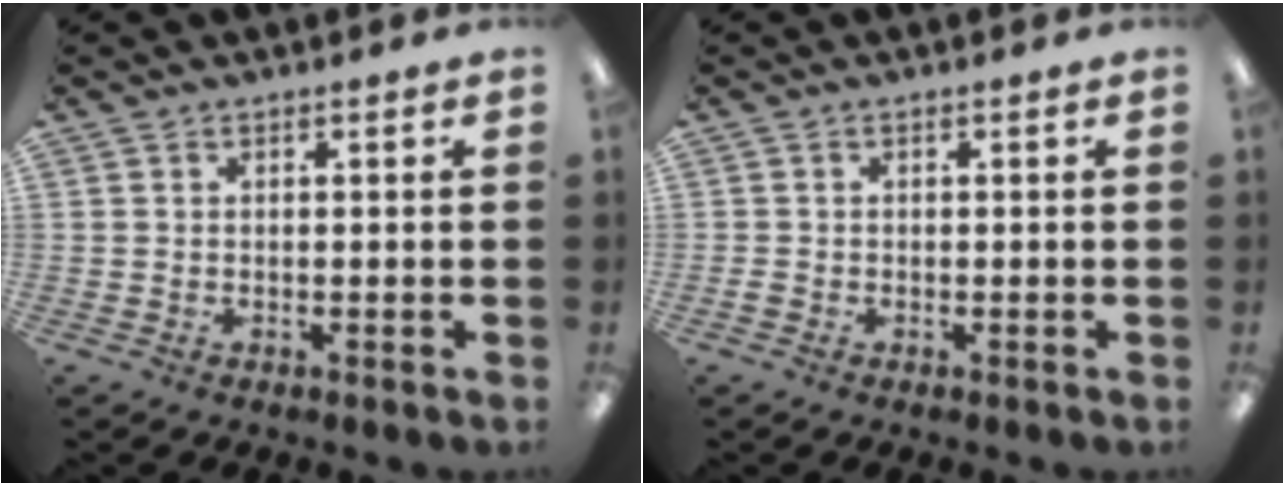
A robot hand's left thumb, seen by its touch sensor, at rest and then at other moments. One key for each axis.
{"total": 0.9, "fx": -0.5, "fy": 0.6, "fz": 0.5, "tx": -0.008, "ty": 0.002, "tz": -0.009}